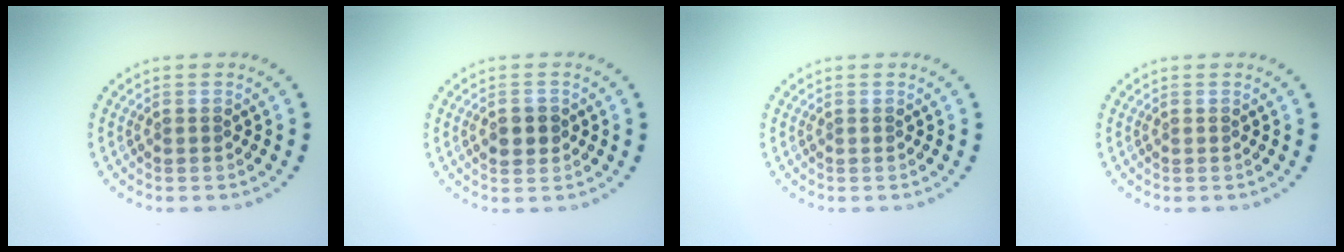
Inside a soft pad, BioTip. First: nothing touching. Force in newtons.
{"total": 2.1, "press": 2.1, "slide": 0.5}
{"total": 0.0}
{"total": 0.0}